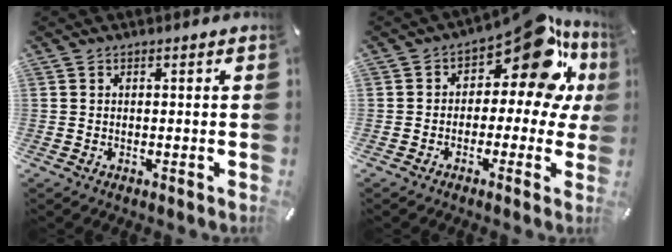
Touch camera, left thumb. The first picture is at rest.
{"total": 16.4, "force": [7.4, 8.2, 12.1], "torque": [-0.169, -0.049, 0.120]}